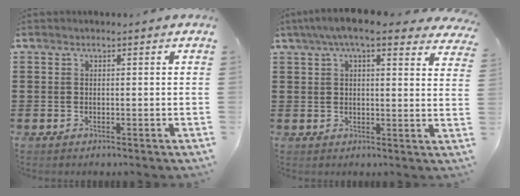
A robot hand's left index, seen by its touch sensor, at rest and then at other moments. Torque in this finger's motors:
{"motor_torque": [2.14, 0.00, 0.82, 0.14]}